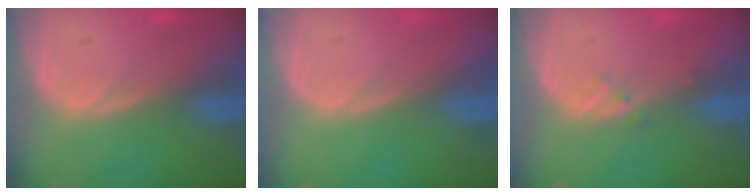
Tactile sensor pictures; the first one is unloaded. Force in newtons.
{"total": 0.0}
{"total": 1.1, "press": 1.1, "slide": 0.1}